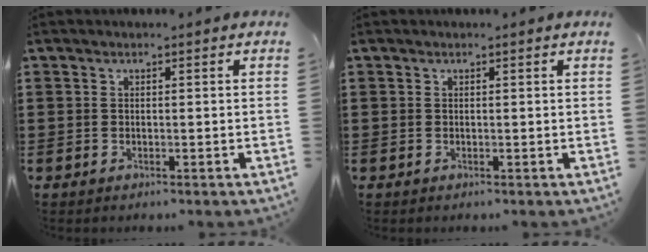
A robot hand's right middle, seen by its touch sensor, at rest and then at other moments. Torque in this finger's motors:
{"motor_torque": [0.03, -0.11, 0.00, 0.01]}